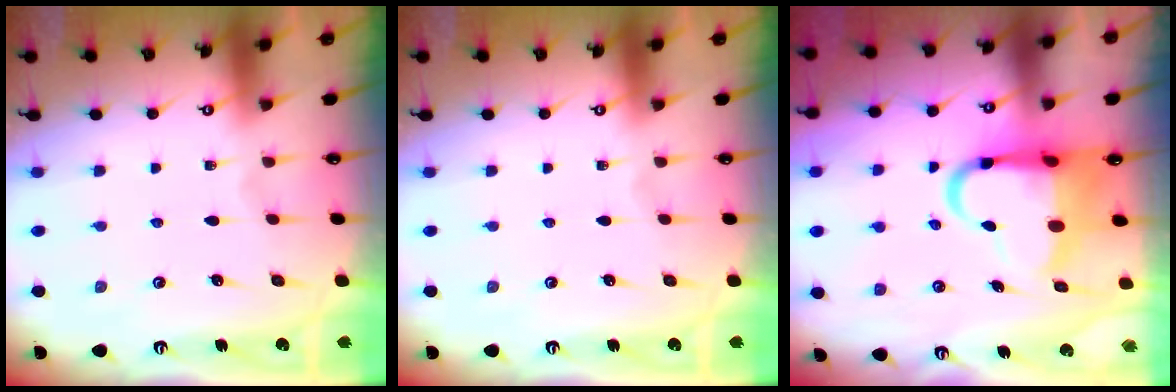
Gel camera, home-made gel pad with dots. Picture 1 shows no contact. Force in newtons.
{"total": 0.0}
{"total": 9.2, "press": 9.0, "slide": 1.9}